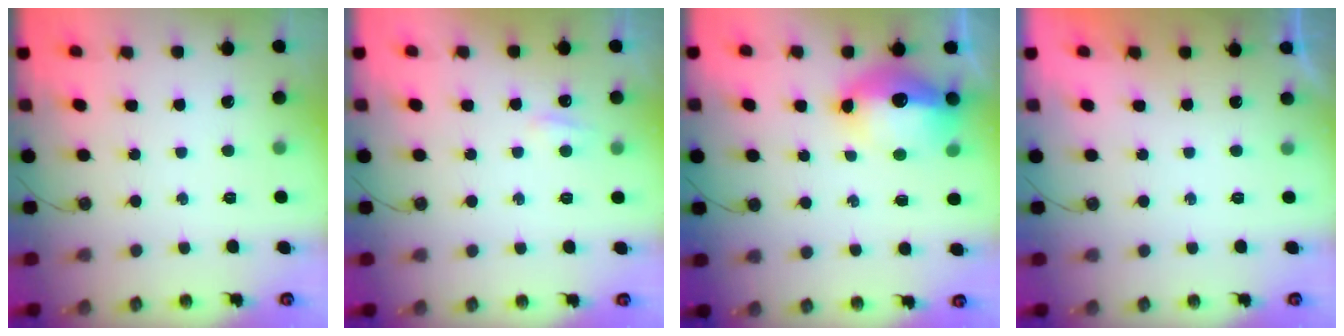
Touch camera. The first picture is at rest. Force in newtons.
{"total": 3.3, "press": 3.2, "slide": 0.6}
{"total": 14.6, "press": 14.5, "slide": 1.5}
{"total": 0.0}